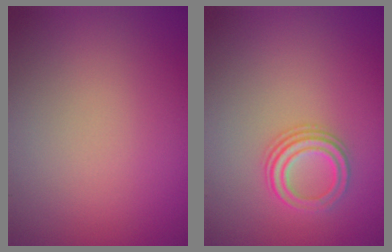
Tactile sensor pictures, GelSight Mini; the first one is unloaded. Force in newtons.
{"total": 2.6, "press": 2.3, "slide": 1.2}